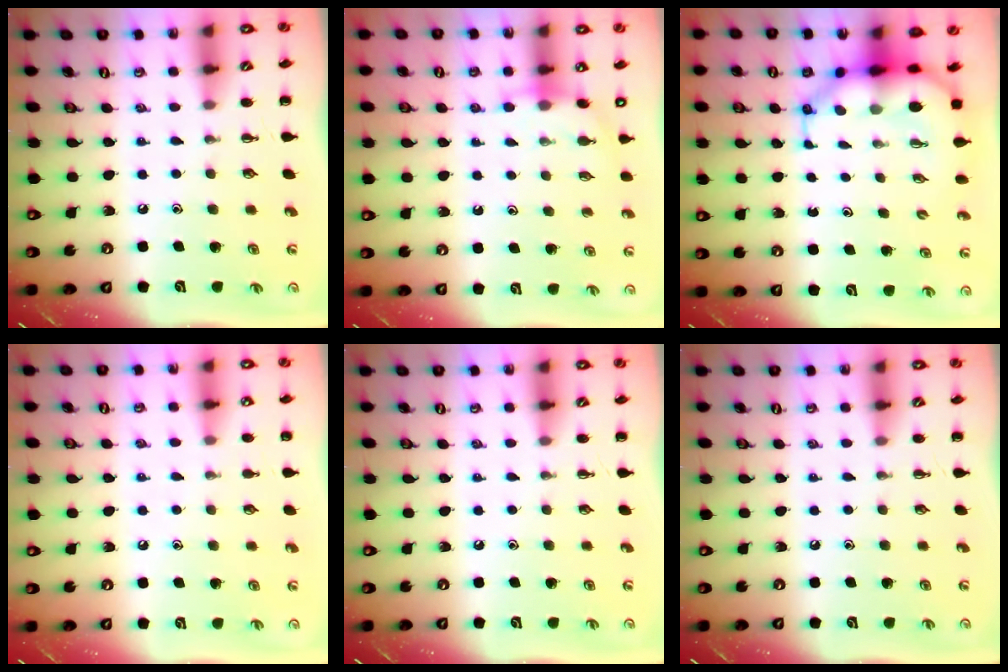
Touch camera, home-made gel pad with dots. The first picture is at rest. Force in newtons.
{"total": 4.8, "press": 4.6, "slide": 1.2}
{"total": 7.9, "press": 7.5, "slide": 2.5}
{"total": 5.9, "press": 5.6, "slide": 1.9}
{"total": 0.0}
{"total": 0.0}